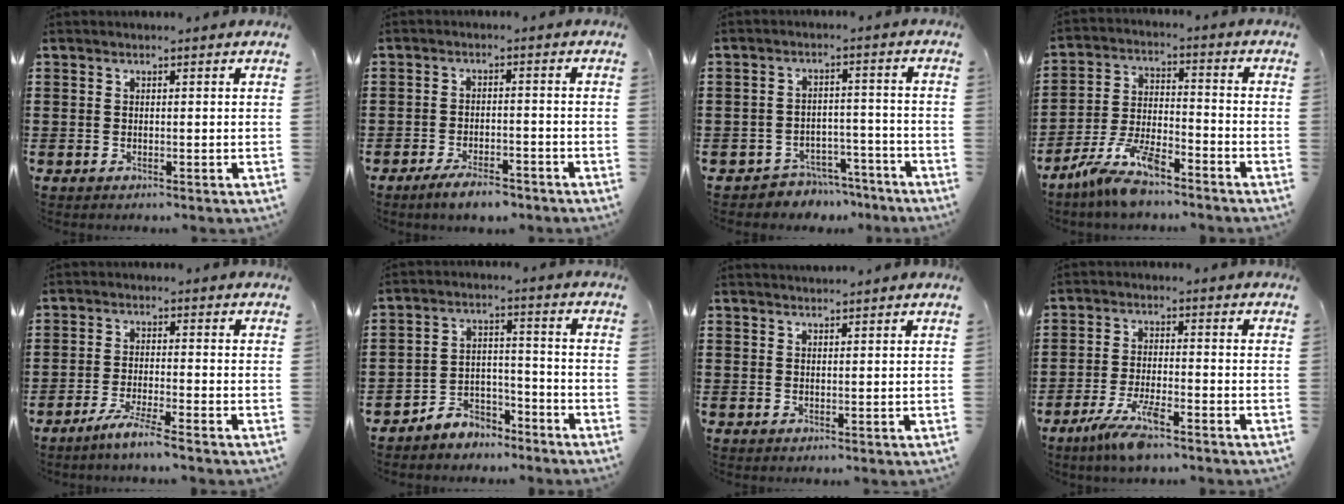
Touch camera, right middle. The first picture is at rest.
{"total": 4.1, "force": [-3.5, 0.9, 2.0], "torque": [-0.039, 0.003, -0.068]}
{"total": 4.2, "force": [-4.1, 1.0, 0.0], "torque": [-0.007, 0.011, -0.086]}
{"total": 8.7, "force": [-7.0, 1.9, 4.7], "torque": [-0.105, 0.003, -0.138]}
{"total": 4.1, "force": [-3.4, -0.5, 2.3], "torque": [-0.050, -0.009, -0.065]}
{"total": 4.7, "force": [-4.4, 1.6, 0.1], "torque": [-0.008, 0.007, -0.094]}
{"total": 1.0, "force": [1.0, -0.1, 0.0], "torque": [-0.001, -0.004, 0.021]}
{"total": 6.6, "force": [-4.4, 1.1, 4.8], "torque": [-0.102, -0.012, -0.083]}